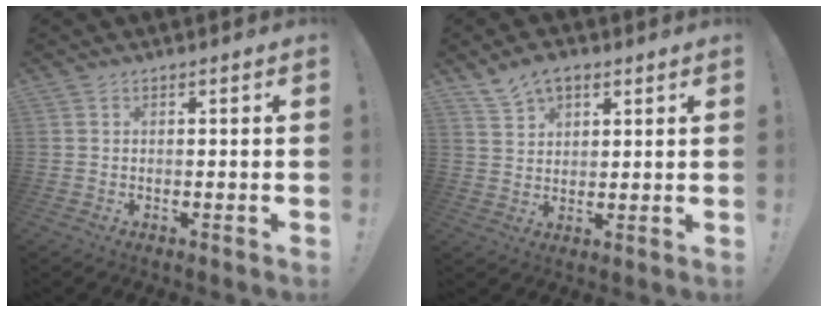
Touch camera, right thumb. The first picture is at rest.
{"total": 6.9, "force": [4.7, 4.0, 3.2], "torque": [-0.056, -0.016, 0.090]}